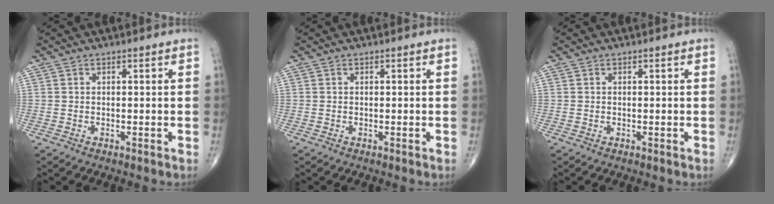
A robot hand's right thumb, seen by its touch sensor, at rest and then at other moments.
{"total": 0.0}
{"total": 0.0}